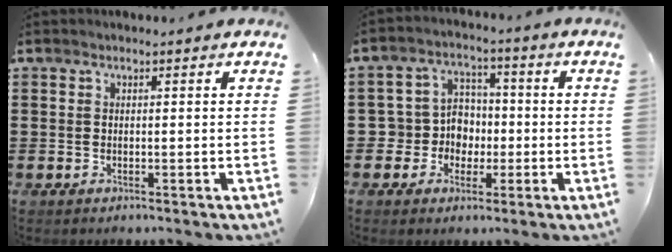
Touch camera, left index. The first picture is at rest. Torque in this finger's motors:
{"motor_torque": [0.34, 0.24, 0.18, 0.02]}